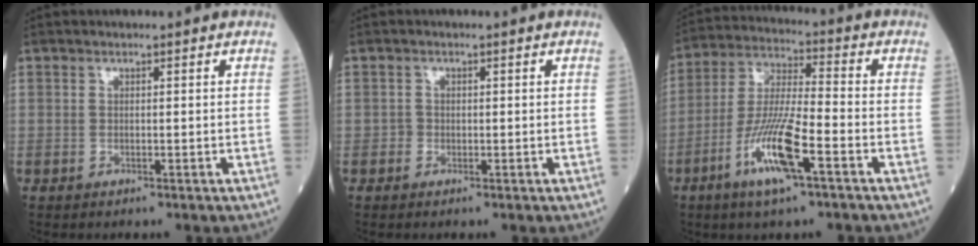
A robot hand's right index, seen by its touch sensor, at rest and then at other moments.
{"total": 1.0, "force": [-0.3, 0.9, 0.1], "torque": [0.003, 0.004, -0.007]}
{"total": 12.1, "force": [-5.5, 1.4, 10.7], "torque": [-0.216, -0.011, -0.105]}